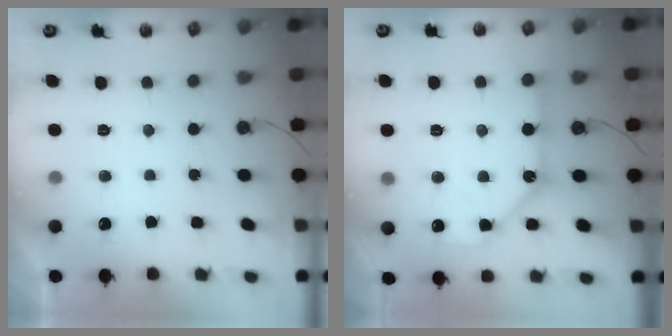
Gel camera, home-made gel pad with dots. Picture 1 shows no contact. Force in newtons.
{"total": 11.2, "press": 11.2, "slide": 1.2}